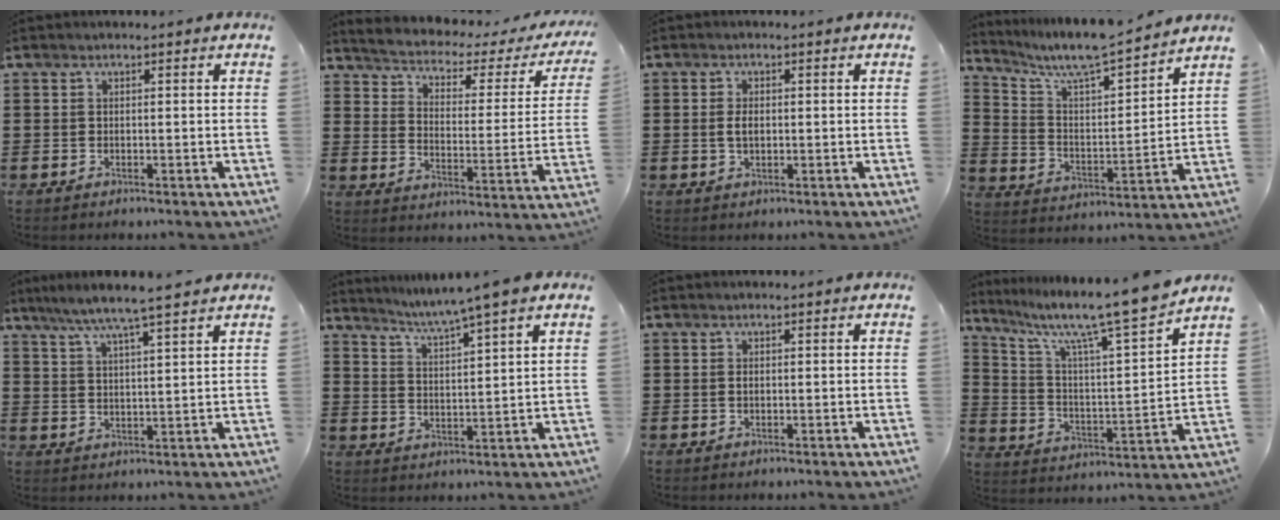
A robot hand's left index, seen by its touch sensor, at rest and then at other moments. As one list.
[{"total": 2.3, "force": [1.8, 0.6, 1.2], "torque": [-0.042, -0.024, 0.019]}, {"total": 2.3, "force": [0.1, 1.1, 2.0], "torque": [-0.041, 0.004, 0.001]}, {"total": 7.1, "force": [6.5, 0.4, 2.8], "torque": [-0.084, -0.052, 0.106]}, {"total": 6.0, "force": [5.0, -0.6, 3.3], "torque": [-0.080, -0.024, 0.084]}, {"total": 4.4, "force": [3.7, -1.5, 1.9], "torque": [-0.051, -0.027, 0.057]}, {"total": 0.7, "force": [0.1, 0.3, 0.6], "torque": [-0.014, 0.000, 0.002]}, {"total": 11.0, "force": [9.2, 0.2, 6.1], "torque": [-0.136, -0.070, 0.143]}]